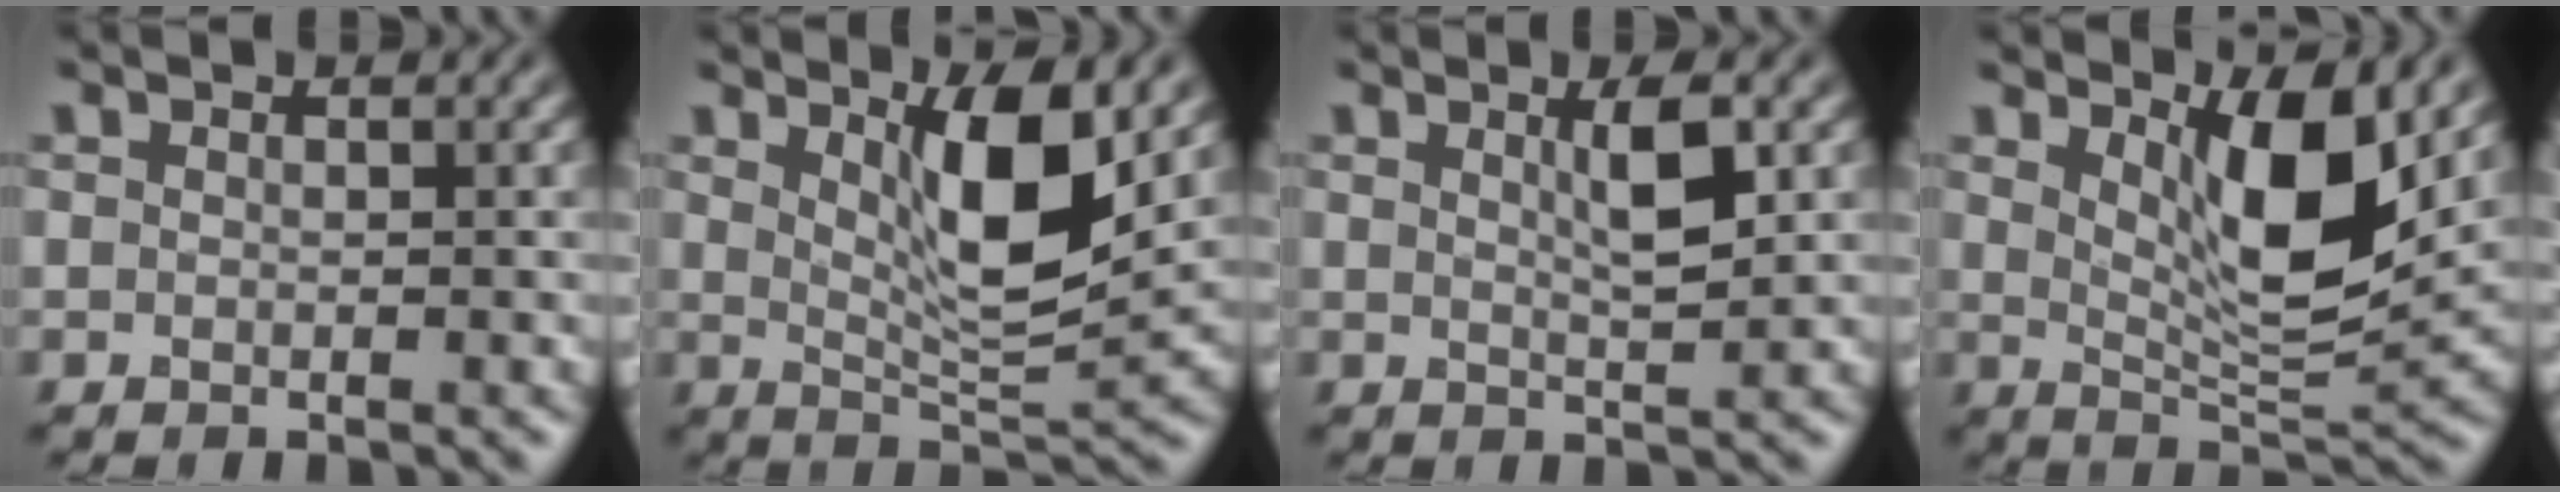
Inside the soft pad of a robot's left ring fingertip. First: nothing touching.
{"total": 6.6, "force": [2.3, 1.6, 5.9], "torque": [-0.099, -0.013, 0.044]}
{"total": 3.0, "force": [1.2, 0.6, 2.7], "torque": [-0.041, 0.000, 0.019]}
{"total": 7.1, "force": [2.7, 2.1, 6.3], "torque": [-0.105, -0.017, 0.050]}